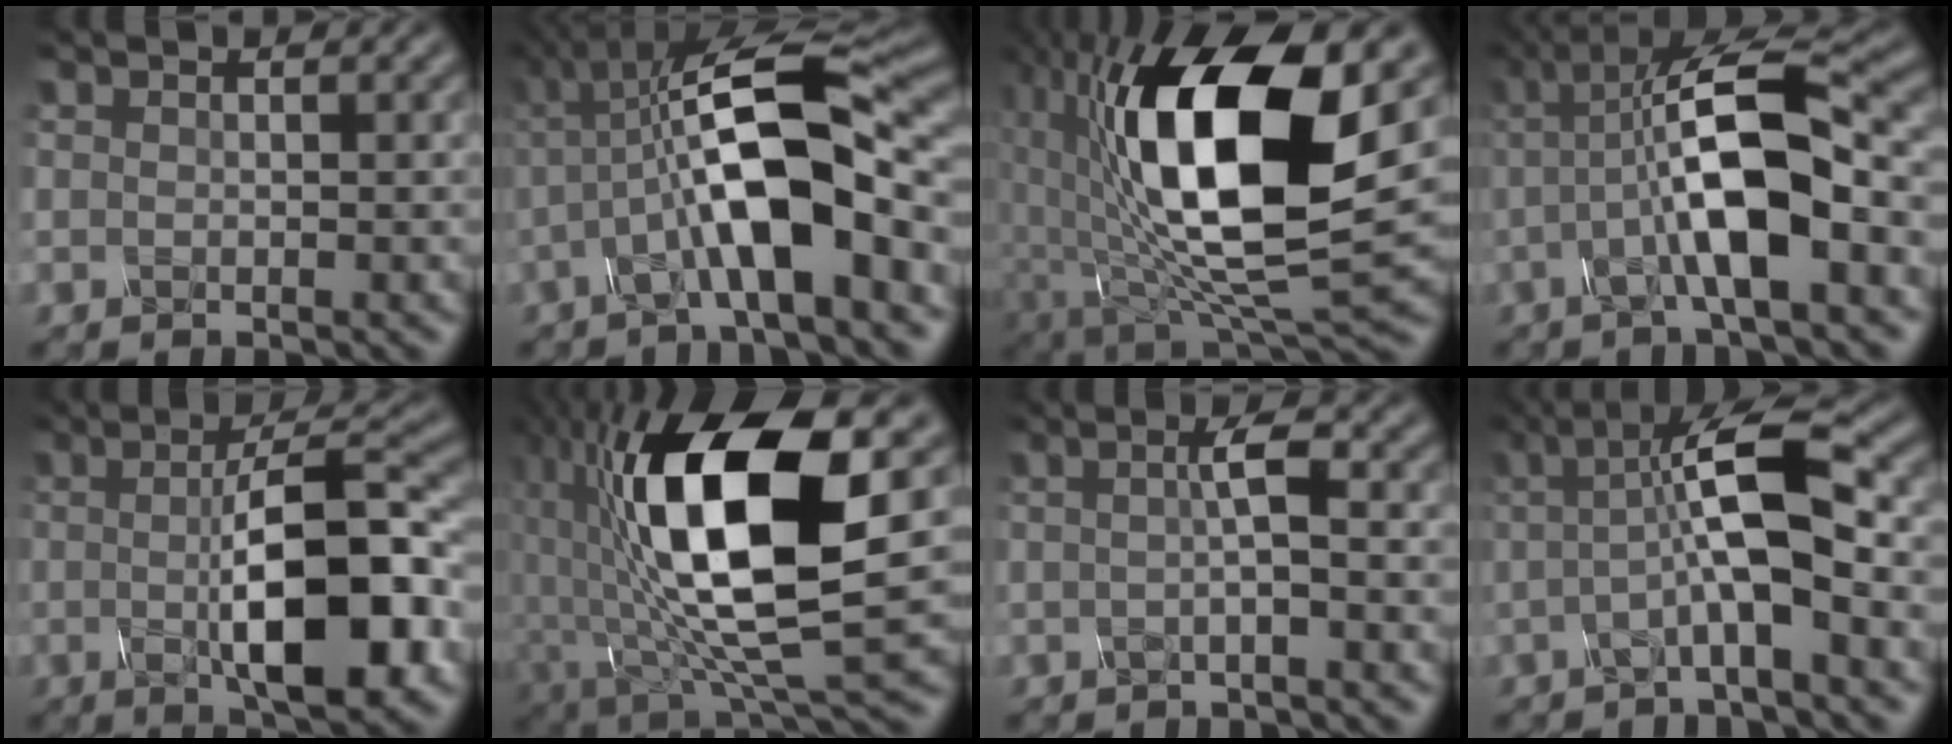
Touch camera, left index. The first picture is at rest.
{"total": 10.9, "force": [-1.2, 3.0, 10.4], "torque": [-0.178, 0.017, -0.028]}
{"total": 15.9, "force": [2.0, 7.0, 14.1], "torque": [-0.260, -0.015, 0.035]}
{"total": 9.1, "force": [-0.6, 2.4, 8.8], "torque": [-0.148, 0.012, -0.015]}
{"total": 10.5, "force": [-1.2, 3.0, 10.0], "torque": [-0.151, -0.004, -0.016]}
{"total": 14.7, "force": [1.1, 5.7, 13.5], "torque": [-0.245, -0.012, 0.019]}
{"total": 2.7, "force": [-0.2, 0.4, 2.7], "torque": [-0.050, 0.000, -0.007]}
{"total": 7.0, "force": [-0.2, 1.5, 6.8], "torque": [-0.116, 0.016, -0.015]}